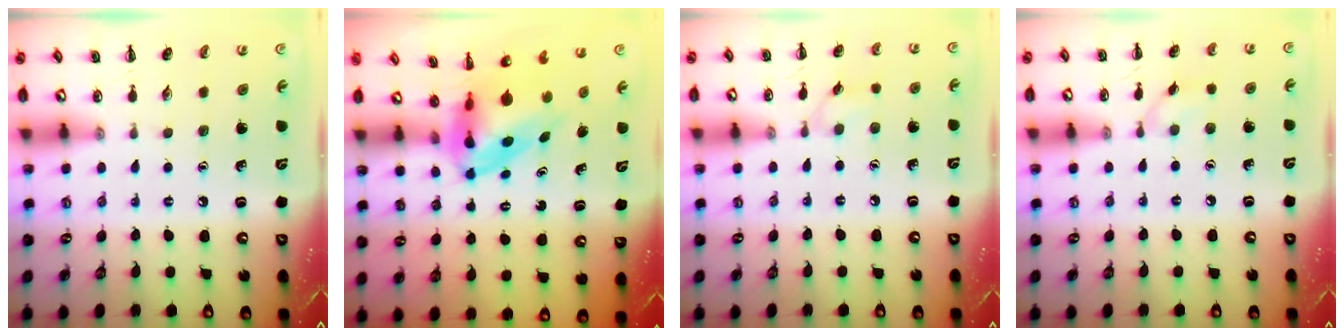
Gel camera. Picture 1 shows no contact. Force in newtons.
{"total": 5.0, "press": 4.8, "slide": 1.5}
{"total": 4.9, "press": 4.5, "slide": 1.8}
{"total": 3.7, "press": 3.5, "slide": 1.1}